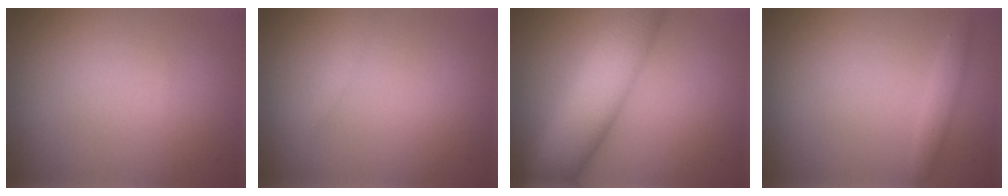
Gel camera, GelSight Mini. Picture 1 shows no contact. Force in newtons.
{"total": 0.5, "press": 0.5, "slide": 0.0}
{"total": 8.5, "press": 8.5, "slide": 0.2}
{"total": 1.4, "press": 1.4, "slide": 0.0}